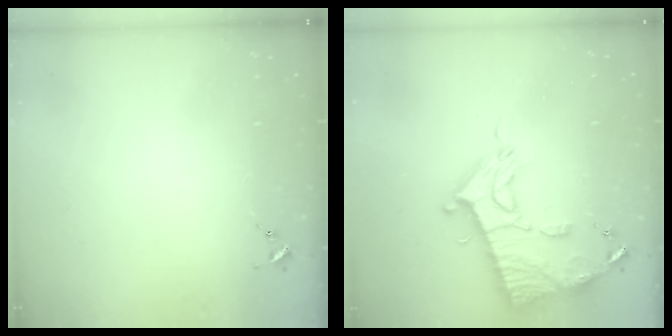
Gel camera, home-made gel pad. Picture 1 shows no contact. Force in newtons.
{"total": 16.6, "press": 16.5, "slide": 1.3}